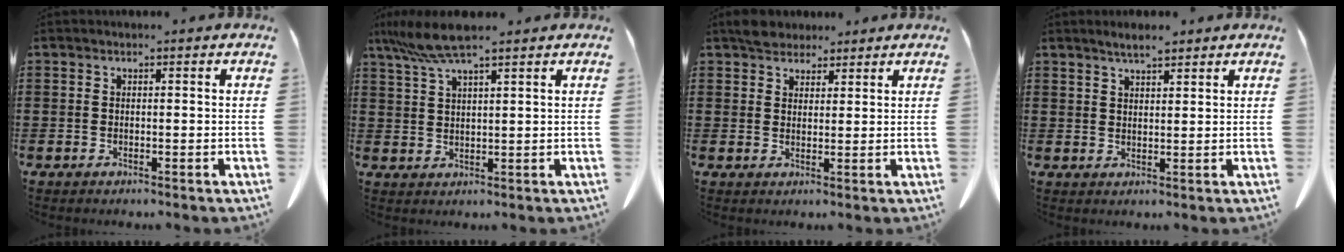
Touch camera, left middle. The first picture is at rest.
{"total": 6.3, "force": [4.8, 0.5, 4.0], "torque": [-0.091, -0.008, 0.087]}
{"total": 3.8, "force": [3.3, 1.8, 0.7], "torque": [-0.017, 0.002, 0.062]}
{"total": 2.7, "force": [2.3, 0.4, 1.2], "torque": [-0.029, 0.004, 0.043]}